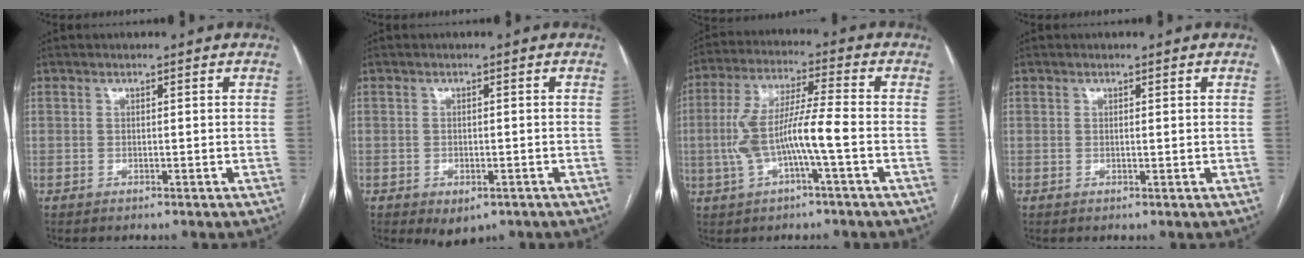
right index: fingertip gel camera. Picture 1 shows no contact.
{"total": 3.4, "force": [-1.9, 2.1, 1.9], "torque": [-0.018, -0.001, -0.013]}
{"total": 10.2, "force": [-2.1, 0.9, 10.0], "torque": [-0.208, 0.021, -0.041]}
{"total": 0.5, "force": [0.2, 0.1, 0.5], "torque": [-0.010, -0.001, 0.002]}